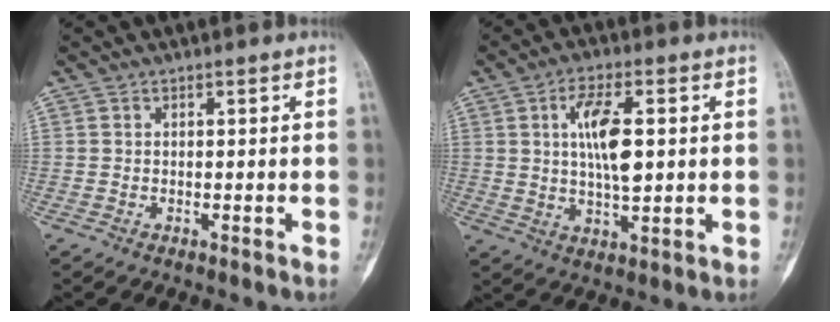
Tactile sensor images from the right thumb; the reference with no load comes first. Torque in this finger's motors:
{"motor_torque": [-0.18, 1.59, 0.21, -0.01, 0.31]}